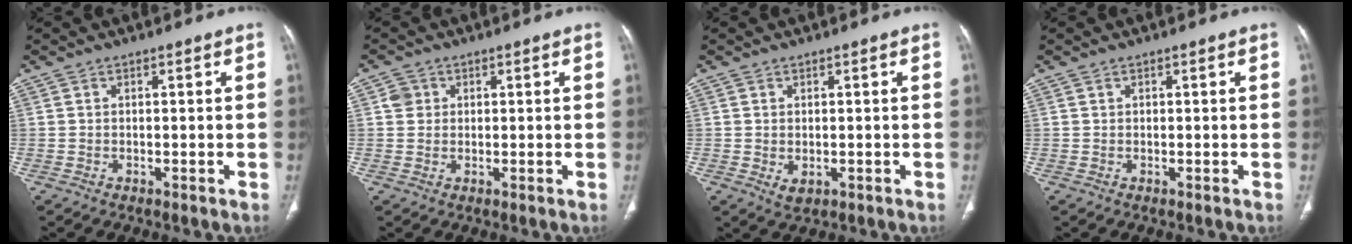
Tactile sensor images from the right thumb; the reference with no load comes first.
{"total": 2.5, "force": [0.7, 2.3, 0.7], "torque": [-0.002, 0.000, 0.011]}
{"total": 2.3, "force": [-0.3, 1.5, 1.7], "torque": [-0.026, -0.005, 0.004]}
{"total": 0.0}